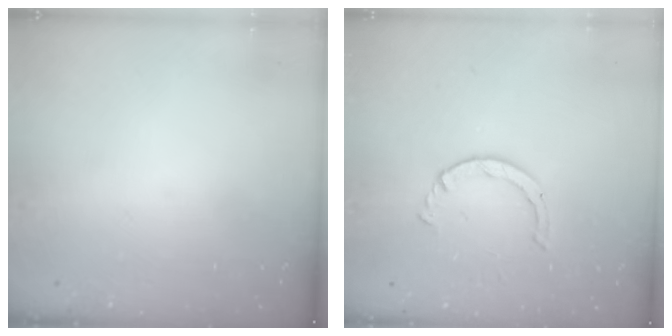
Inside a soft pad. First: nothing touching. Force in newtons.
{"total": 2.6, "press": 2.6, "slide": 0.3}